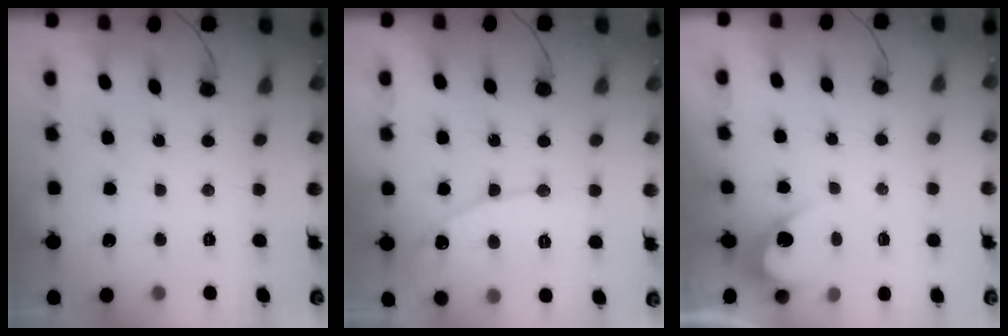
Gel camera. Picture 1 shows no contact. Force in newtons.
{"total": 9.6, "press": 9.6, "slide": 0.8}
{"total": 3.2, "press": 3.2, "slide": 0.3}